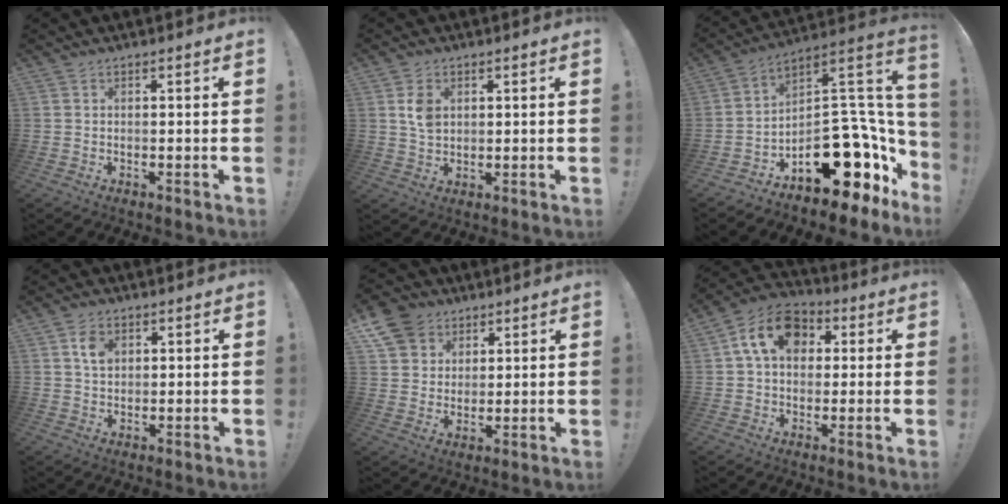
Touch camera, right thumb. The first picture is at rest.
{"total": 5.1, "force": [1.6, 3.6, 3.3], "torque": [-0.046, 0.000, 0.027]}
{"total": 19.3, "force": [-7.4, 11.2, 13.8], "torque": [-0.151, 0.032, -0.103]}
{"total": 4.7, "force": [1.8, 3.3, 2.9], "torque": [-0.039, -0.001, 0.030]}
{"total": 10.5, "force": [5.8, 8.2, 2.9], "torque": [-0.046, -0.034, 0.118]}
{"total": 13.8, "force": [4.2, 10.0, 8.5], "torque": [-0.137, 0.005, 0.083]}